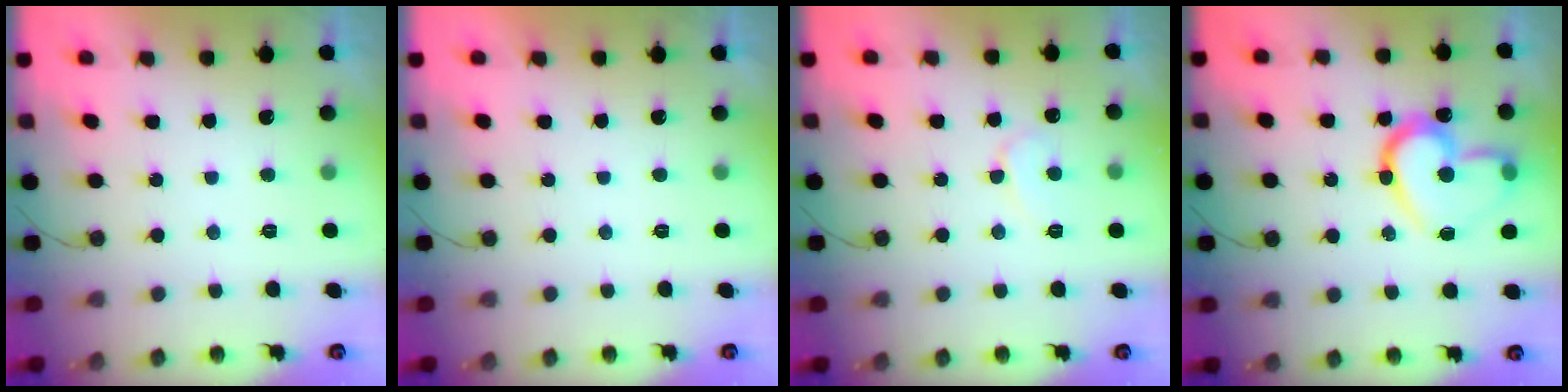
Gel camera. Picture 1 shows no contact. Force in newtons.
{"total": 1.8, "press": 1.8, "slide": 0.0}
{"total": 6.1, "press": 6.1, "slide": 0.6}
{"total": 16.6, "press": 16.5, "slide": 1.6}